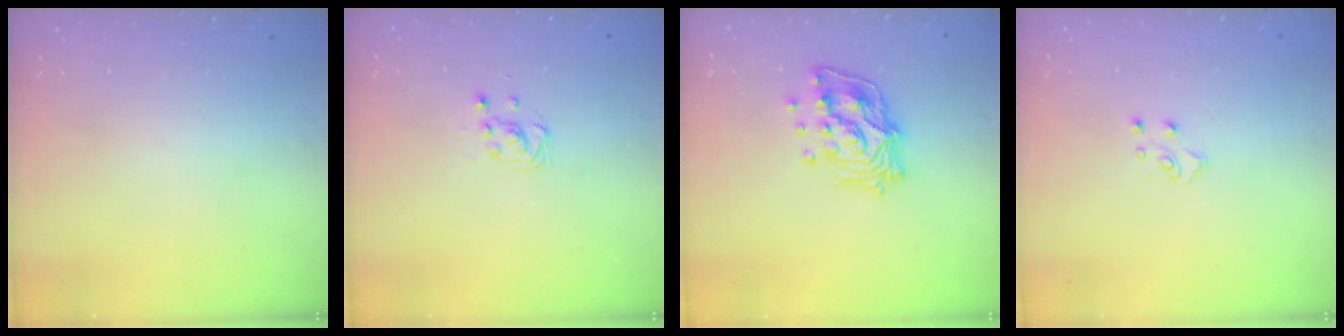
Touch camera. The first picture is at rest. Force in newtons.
{"total": 3.8, "press": 3.7, "slide": 0.6}
{"total": 15.2, "press": 15.1, "slide": 2.0}
{"total": 4.8, "press": 4.8, "slide": 0.5}